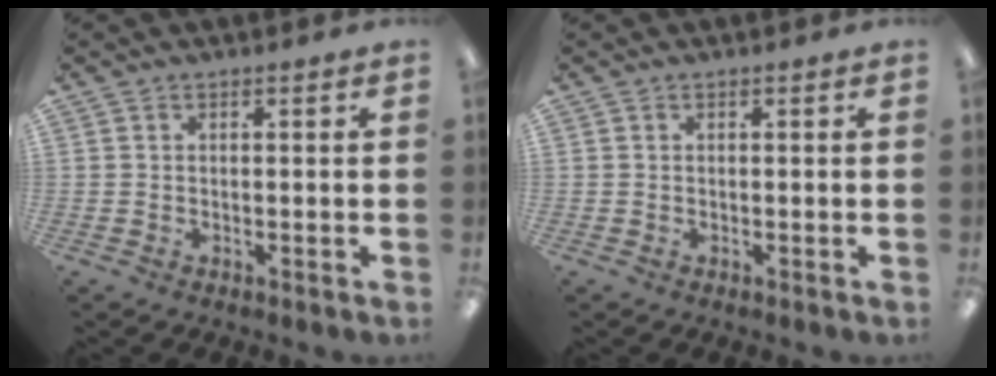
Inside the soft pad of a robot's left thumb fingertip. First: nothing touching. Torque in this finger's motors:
{"motor_torque": [0.00, 0.00, 0.04, -0.03, 0.00]}